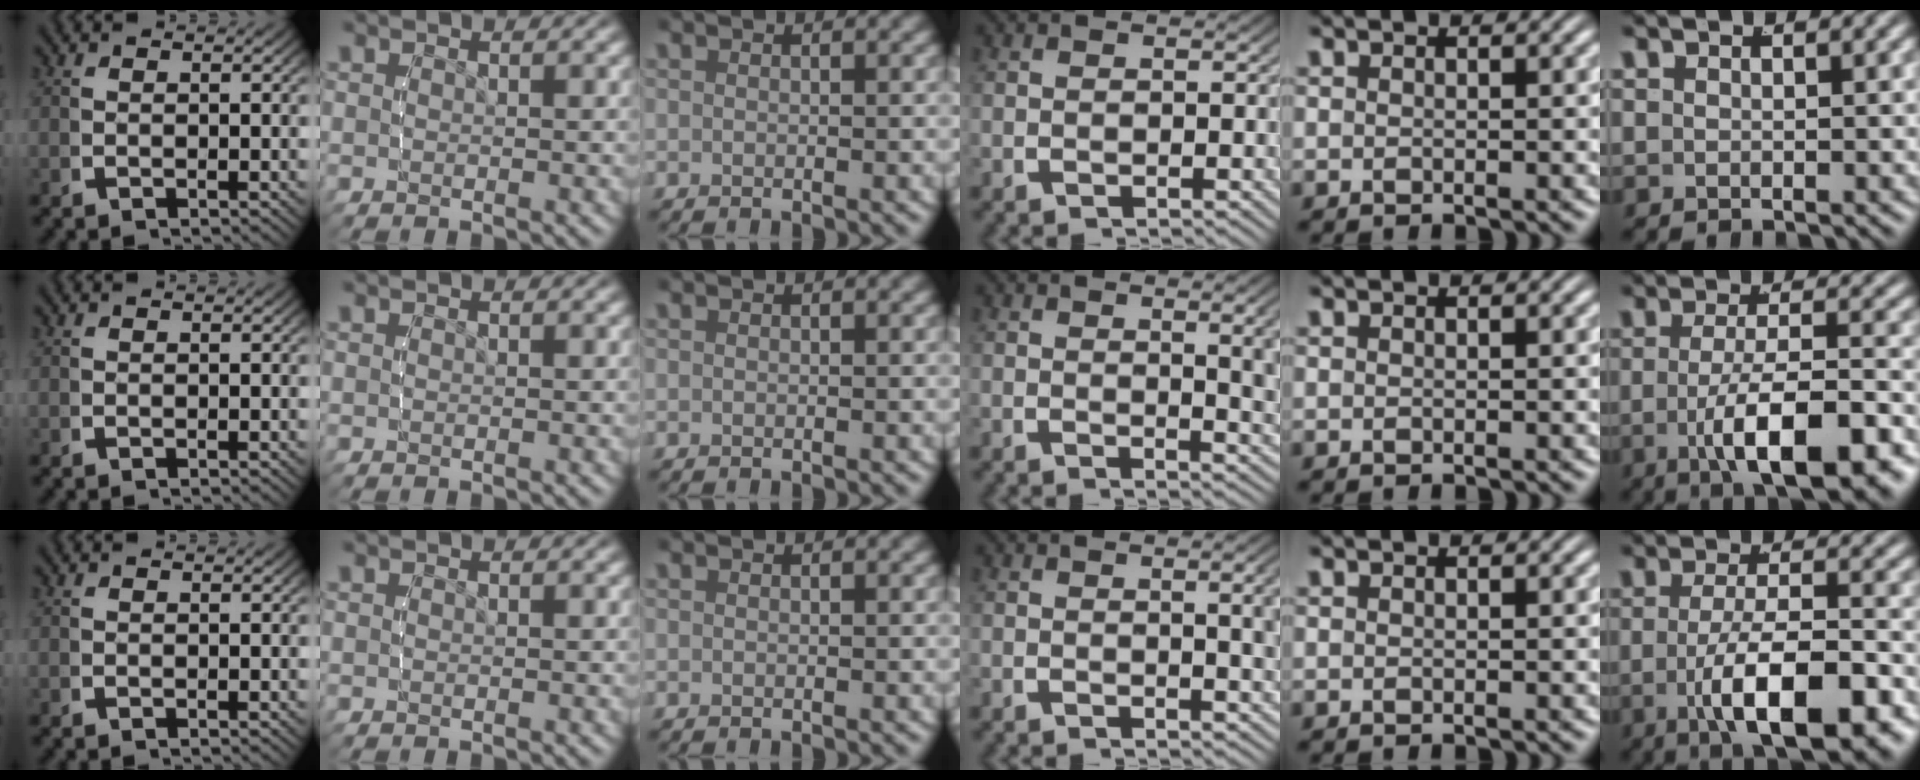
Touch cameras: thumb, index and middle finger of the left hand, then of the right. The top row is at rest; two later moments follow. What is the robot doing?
{"motion": "lift_and_place", "object": "bottle"}